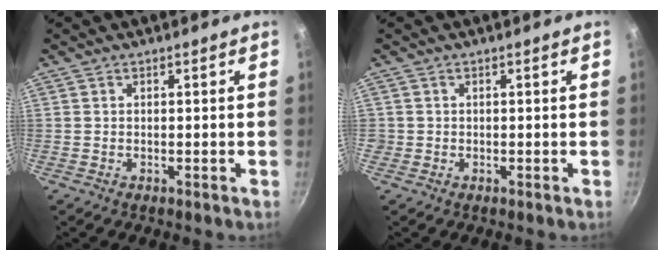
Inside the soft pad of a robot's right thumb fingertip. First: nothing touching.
{"total": 1.0, "force": [-0.2, 1.0, 0.1], "torque": [0.004, 0.006, -0.003]}